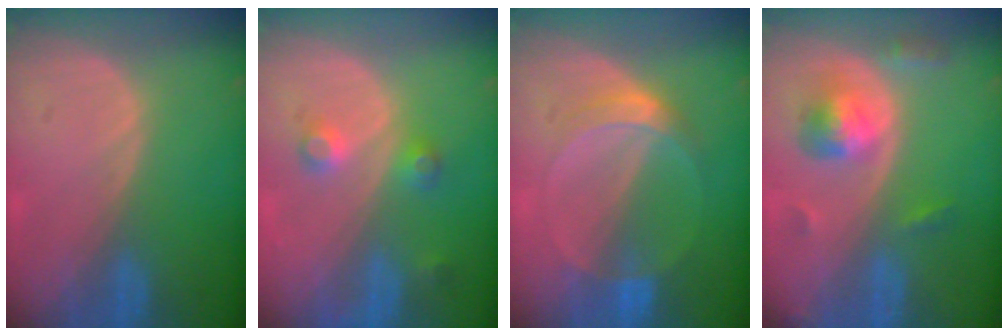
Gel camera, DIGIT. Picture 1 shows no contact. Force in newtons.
{"total": 3.7, "press": 3.4, "slide": 1.3}
{"total": 5.1, "press": 4.7, "slide": 2.0}
{"total": 5.7, "press": 5.3, "slide": 1.9}